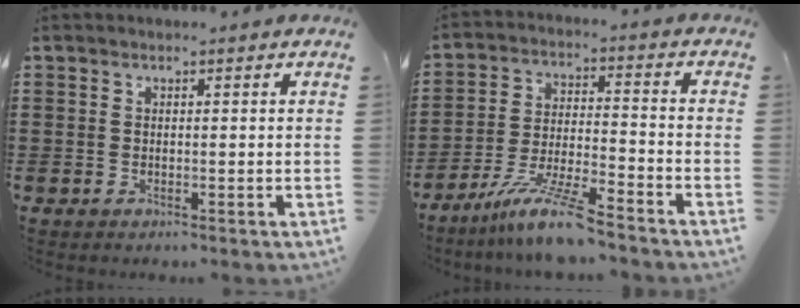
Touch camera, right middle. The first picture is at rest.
{"total": 9.5, "force": [-7.8, 0.1, 5.4], "torque": [-0.113, -0.005, -0.153]}